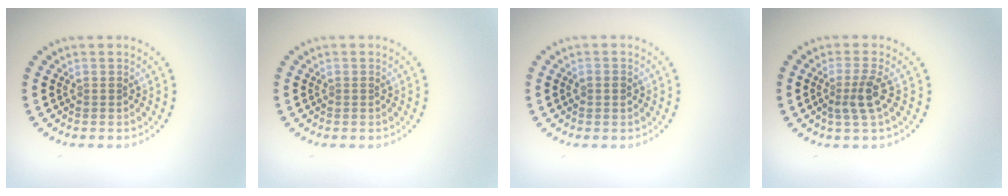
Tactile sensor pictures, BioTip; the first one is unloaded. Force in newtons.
{"total": 0.0}
{"total": 1.1, "press": 1.1, "slide": 0.1}
{"total": 2.3, "press": 1.8, "slide": 1.5}